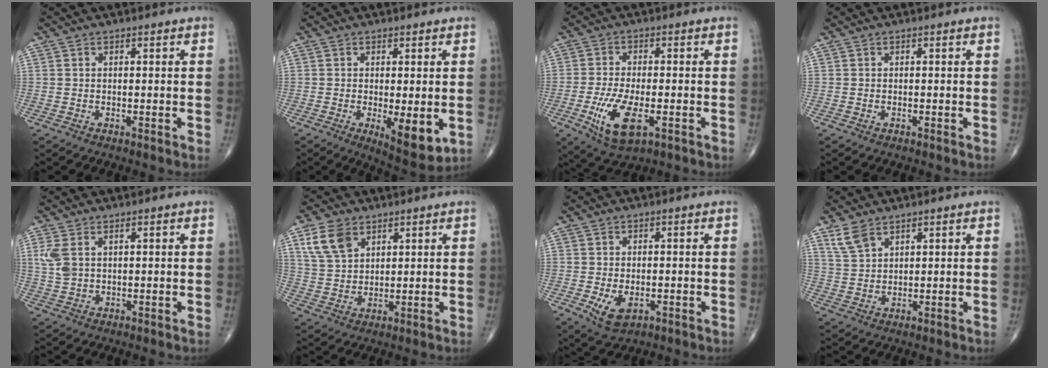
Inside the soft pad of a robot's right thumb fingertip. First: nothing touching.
{"total": 8.3, "force": [-1.8, 2.8, 7.6], "torque": [-0.106, -0.024, -0.020]}
{"total": 10.3, "force": [-3.4, 4.2, 8.7], "torque": [-0.171, -0.005, -0.055]}
{"total": 0.0}
{"total": 4.4, "force": [1.5, 2.6, 3.3], "torque": [-0.081, 0.003, 0.036]}
{"total": 8.0, "force": [4.2, 5.1, 4.5], "torque": [-0.075, -0.012, 0.088]}
{"total": 5.6, "force": [-1.6, 3.3, 4.2], "torque": [-0.072, -0.006, -0.018]}
{"total": 4.4, "force": [3.1, 2.2, 2.2], "torque": [-0.041, -0.010, 0.071]}